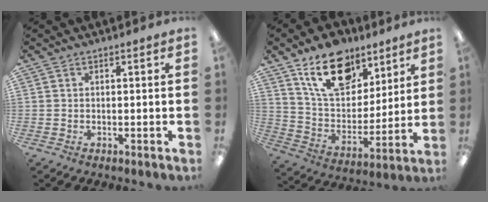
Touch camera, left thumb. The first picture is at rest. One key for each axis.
{"total": 18.2, "fx": 11.7, "fy": 10.4, "fz": 9.2, "tx": -0.153, "ty": -0.054, "tz": 0.212}